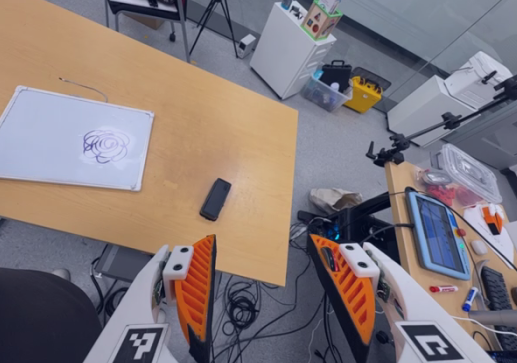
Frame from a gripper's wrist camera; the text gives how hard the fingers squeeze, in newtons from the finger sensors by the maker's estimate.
{"total": 0.0}